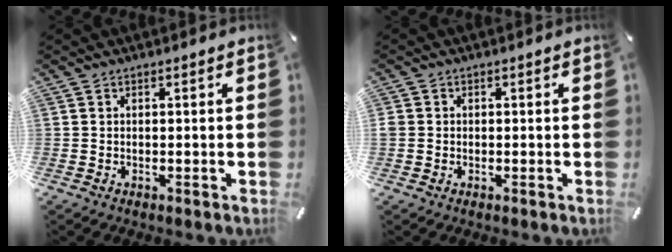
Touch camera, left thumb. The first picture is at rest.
{"total": 1.3, "force": [0.0, 1.2, 0.4], "torque": [-0.007, 0.005, -0.002]}